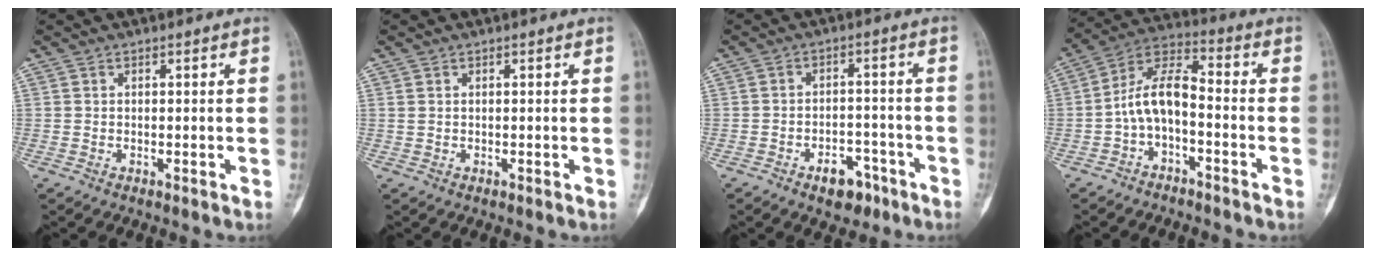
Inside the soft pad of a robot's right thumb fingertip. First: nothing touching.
{"total": 0.5, "force": [0.2, 0.4, 0.3], "torque": [-0.005, 0.005, 0.006]}
{"total": 6.0, "force": [-3.7, 3.7, 3.1], "torque": [-0.016, 0.033, -0.052]}
{"total": 9.2, "force": [-2.7, 4.5, 7.5], "torque": [-0.135, 0.056, -0.063]}